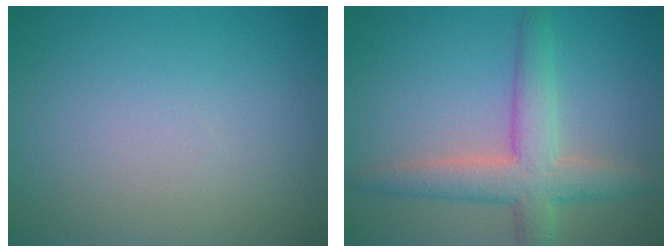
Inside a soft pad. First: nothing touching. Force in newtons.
{"total": 5.3, "press": 5.3, "slide": 0.2}